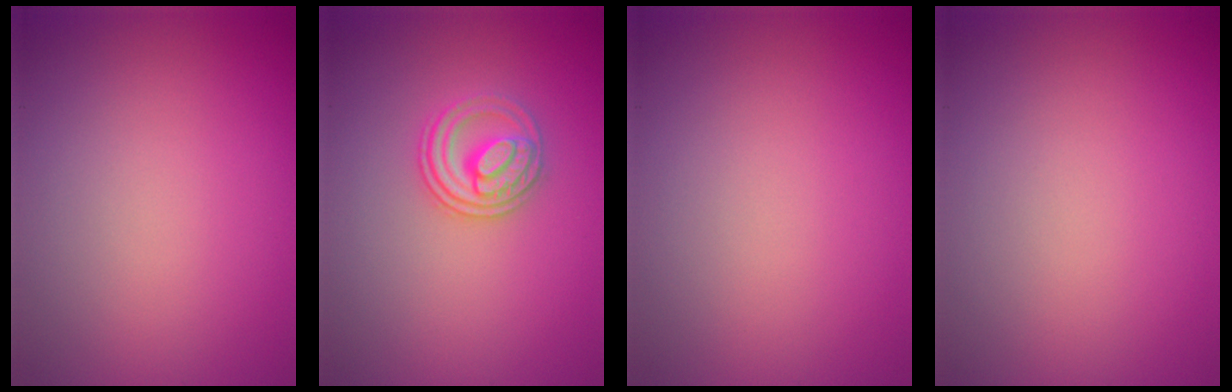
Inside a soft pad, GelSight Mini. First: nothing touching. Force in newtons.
{"total": 2.8, "press": 2.6, "slide": 1.1}
{"total": 0.0}
{"total": 0.0}